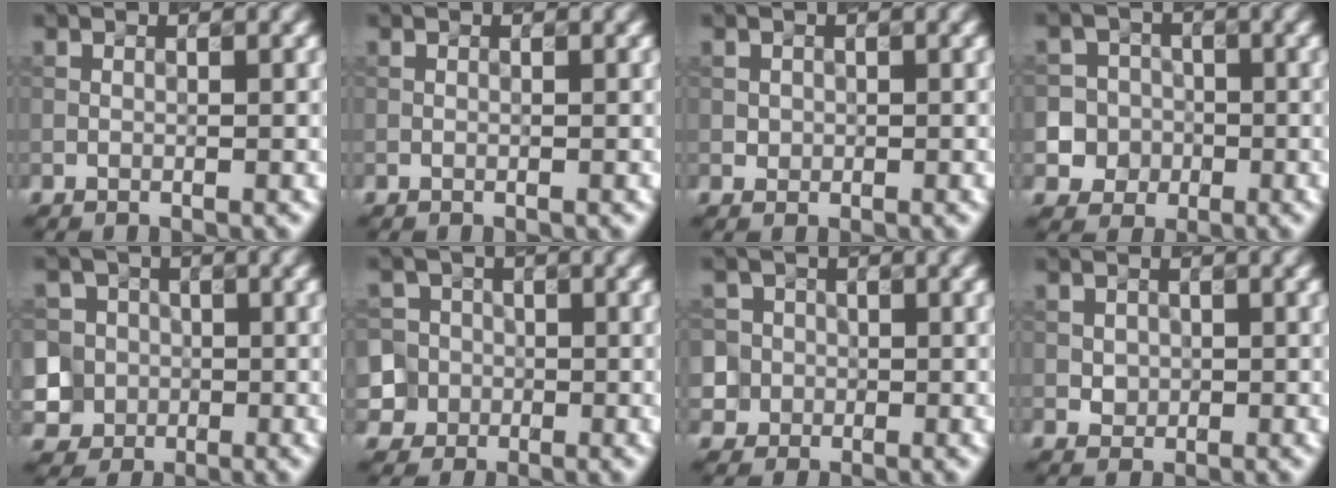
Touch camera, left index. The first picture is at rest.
{"total": 0.0}
{"total": 0.7, "force": [0.1, 0.7, 0.2], "torque": [0.002, 0.001, 0.005]}
{"total": 6.1, "force": [-1.5, 5.8, 1.0], "torque": [-0.012, 0.019, -0.049]}
{"total": 9.6, "force": [-0.7, 9.0, 3.3], "torque": [-0.091, 0.022, -0.043]}
{"total": 8.3, "force": [-1.5, 7.7, 2.5], "torque": [-0.068, 0.024, -0.057]}
{"total": 6.1, "force": [0.0, 5.9, 1.7], "torque": [-0.037, 0.033, -0.022]}
{"total": 1.4, "force": [0.2, 1.3, 0.7], "torque": [-0.013, 0.002, 0.010]}